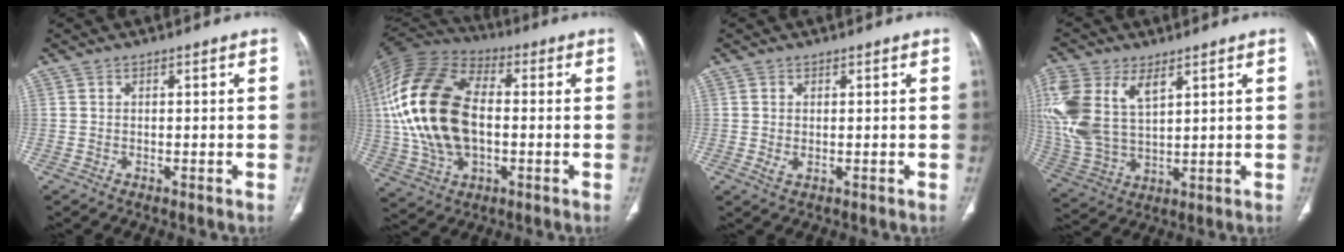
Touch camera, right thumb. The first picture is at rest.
{"total": 23.6, "force": [0.6, 14.2, 18.8], "torque": [-0.383, 0.006, 0.014]}
{"total": 1.6, "force": [0.0, 0.9, 1.3], "torque": [-0.032, -0.005, 0.005]}
{"total": 16.3, "force": [6.4, 9.3, 11.8], "torque": [-0.273, -0.011, 0.134]}